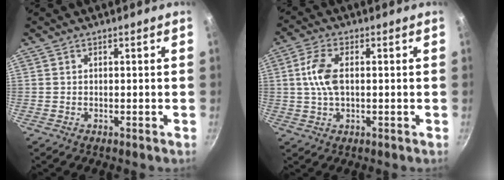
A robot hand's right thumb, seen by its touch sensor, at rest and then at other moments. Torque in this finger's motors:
{"motor_torque": [-0.23, -0.04, 0.22, 0.53, 0.04]}